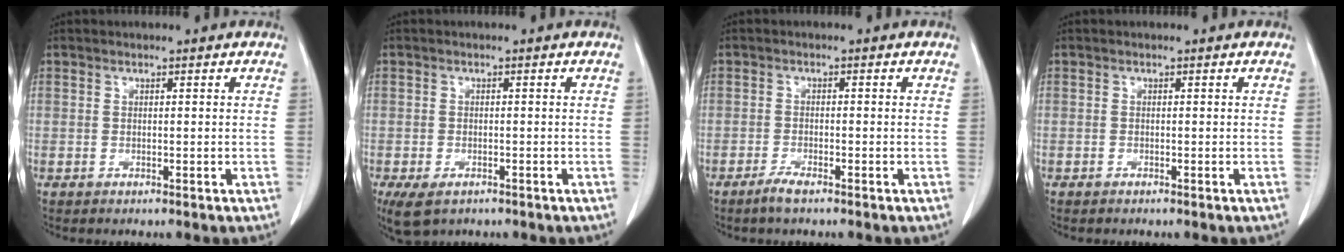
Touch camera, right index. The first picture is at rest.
{"total": 4.5, "force": [-2.9, 2.5, 2.5], "torque": [-0.046, -0.009, -0.040]}
{"total": 2.4, "force": [-1.8, 0.2, 1.4], "torque": [-0.035, -0.003, -0.037]}
{"total": 0.0}